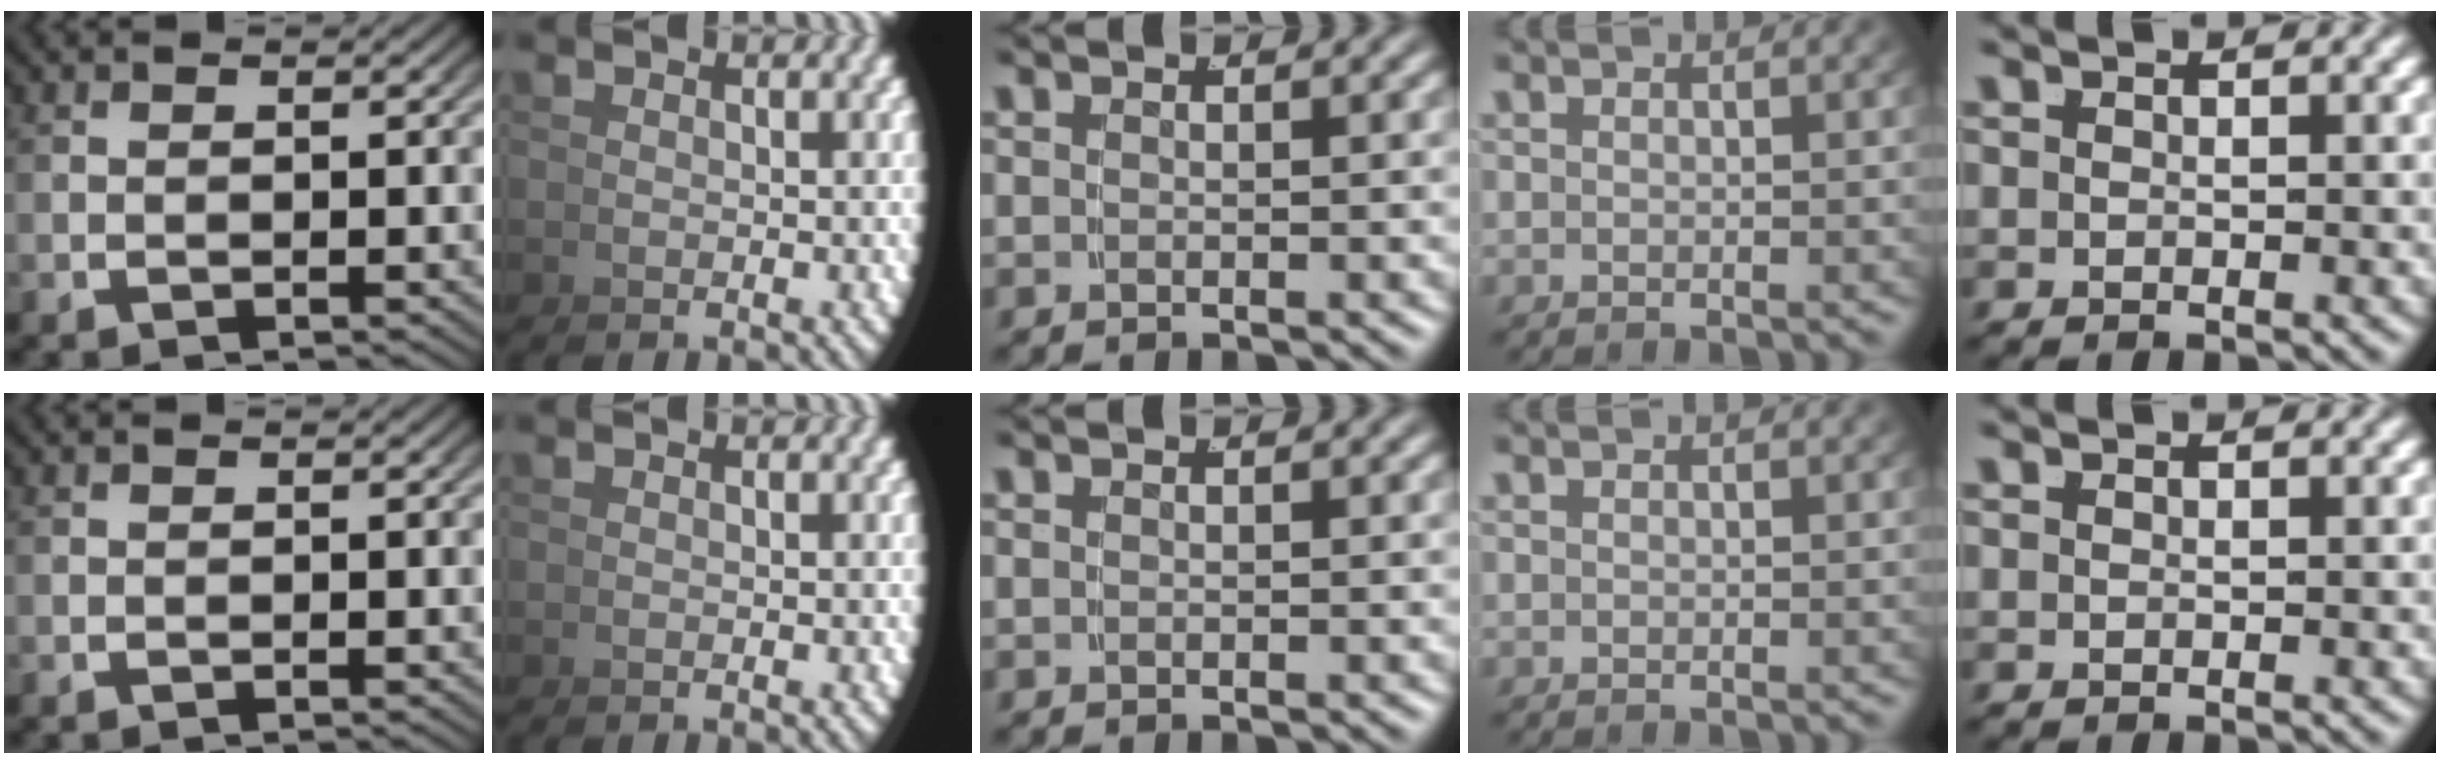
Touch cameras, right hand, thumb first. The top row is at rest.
{}